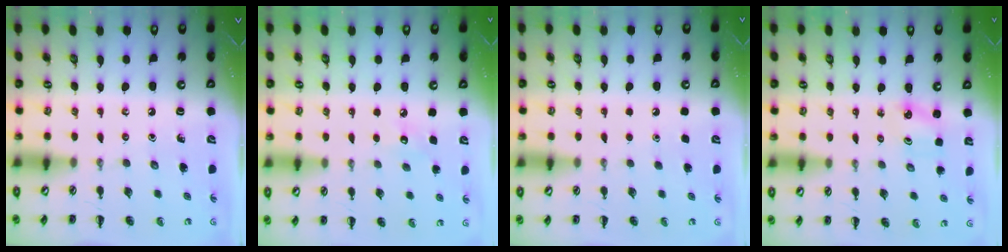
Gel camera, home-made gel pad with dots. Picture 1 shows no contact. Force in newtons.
{"total": 5.1, "press": 5.0, "slide": 1.3}
{"total": 2.3, "press": 2.3, "slide": 0.1}
{"total": 2.5, "press": 2.4, "slide": 0.8}